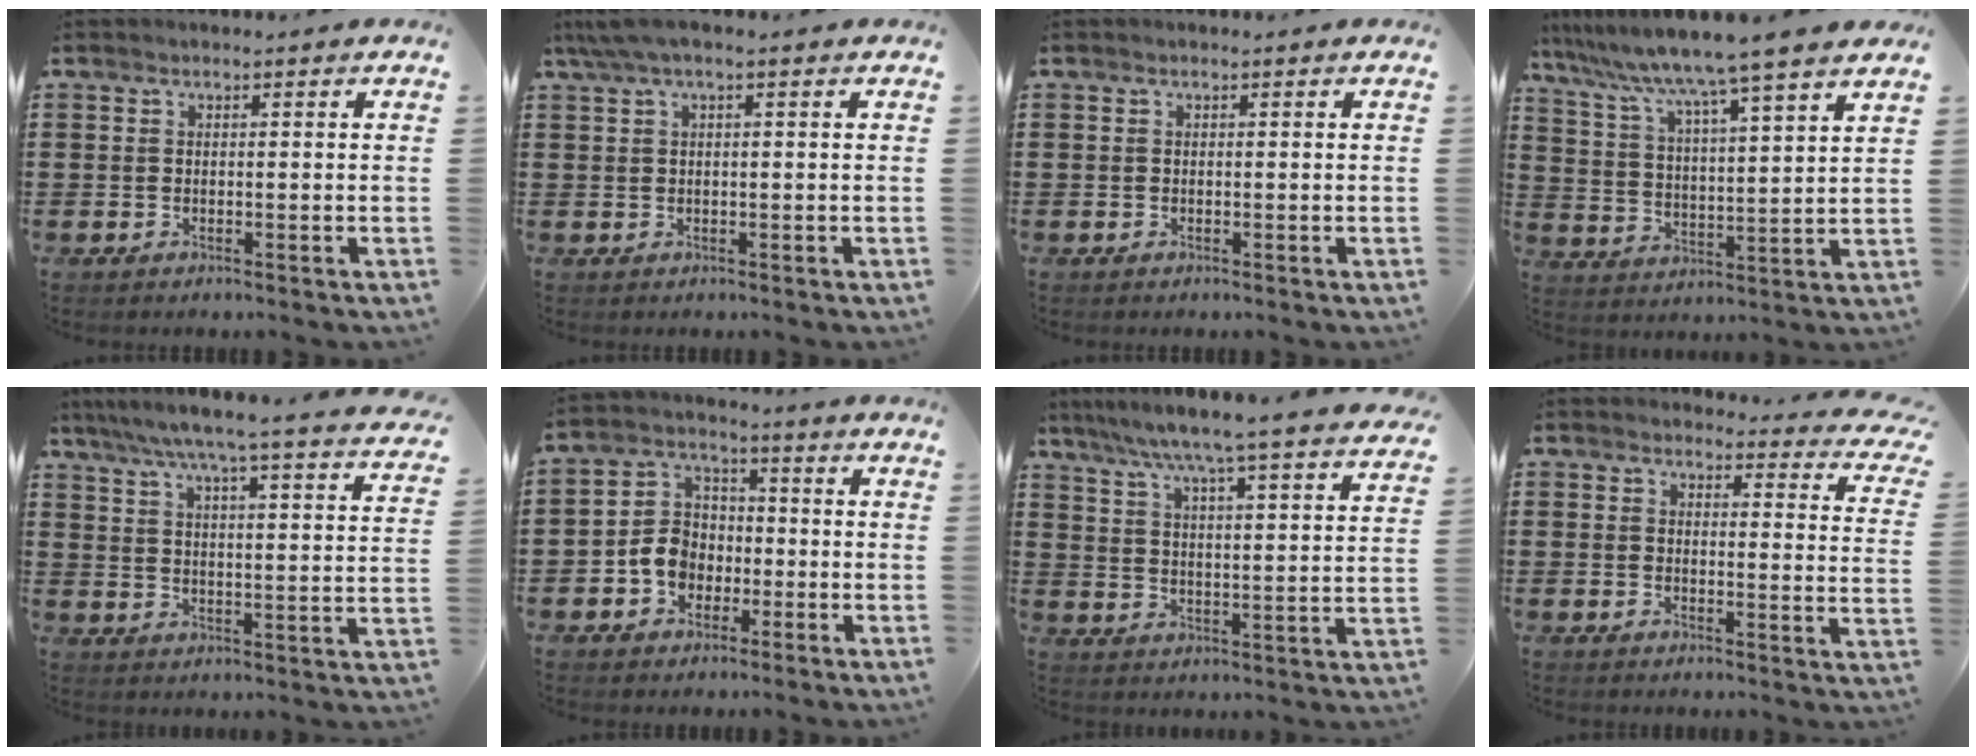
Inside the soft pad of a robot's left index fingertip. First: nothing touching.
{"total": 2.5, "force": [0.5, 0.4, 2.4], "torque": [-0.052, -0.003, 0.007]}
{"total": 0.0}
{"total": 7.1, "force": [6.2, -1.8, 3.0], "torque": [-0.085, -0.053, 0.094]}
{"total": 6.2, "force": [5.3, -0.7, 3.1], "torque": [-0.083, -0.042, 0.084]}
{"total": 6.6, "force": [-2.3, 5.4, 2.9], "torque": [-0.081, 0.013, -0.049]}
{"total": 6.1, "force": [5.3, -1.3, 2.7], "torque": [-0.075, -0.047, 0.081]}
{"total": 3.3, "force": [3.2, 0.4, 1.0], "torque": [-0.018, -0.021, 0.053]}